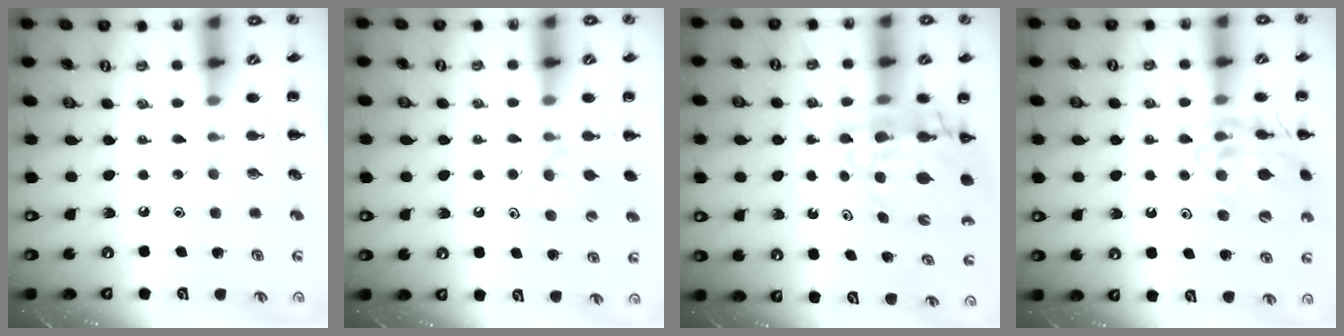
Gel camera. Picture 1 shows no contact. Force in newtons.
{"total": 5.7, "press": 5.4, "slide": 1.9}
{"total": 9.8, "press": 9.3, "slide": 3.0}
{"total": 14.5, "press": 14.4, "slide": 1.2}